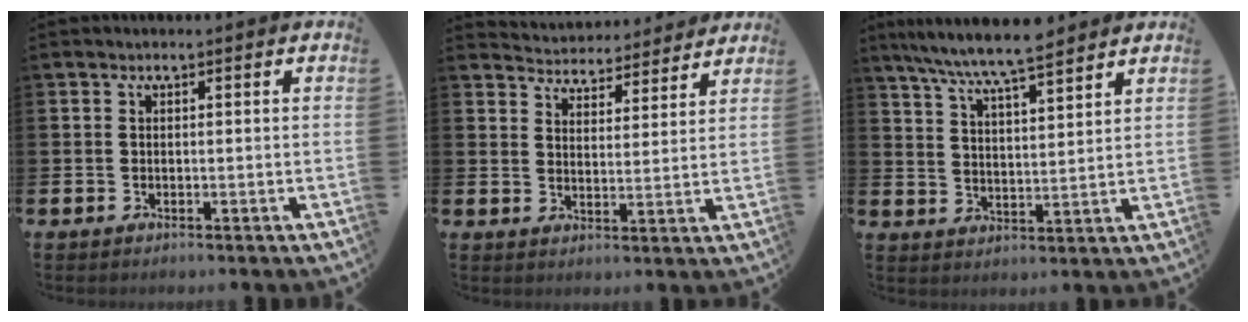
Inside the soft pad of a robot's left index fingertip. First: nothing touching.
{"total": 4.9, "force": [4.7, 1.1, -0.3], "torque": [-0.010, -0.042, 0.081]}
{"total": 7.9, "force": [7.4, 0.4, 2.6], "torque": [-0.076, -0.034, 0.134]}